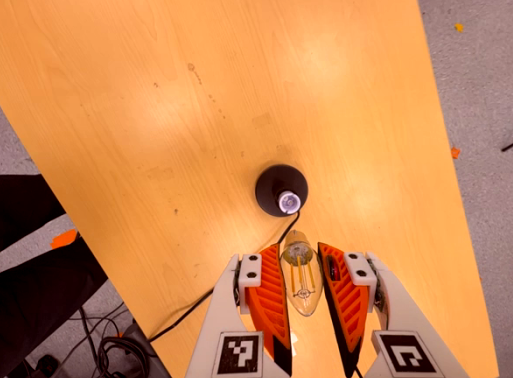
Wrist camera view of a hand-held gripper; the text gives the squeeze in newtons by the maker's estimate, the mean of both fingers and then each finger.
{"total": 11.1, "left": 10.7, "right": 11.4}